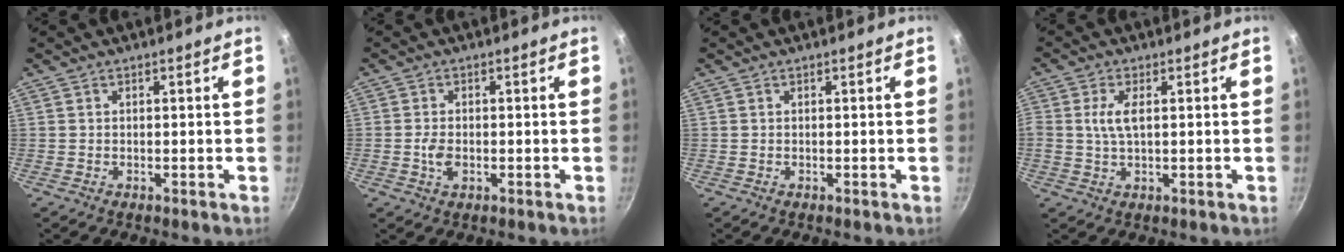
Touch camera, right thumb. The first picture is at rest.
{"total": 3.1, "force": [-0.6, 2.0, 2.3], "torque": [-0.041, 0.004, -0.013]}
{"total": 0.0}
{"total": 4.4, "force": [0.7, 2.1, 3.9], "torque": [-0.081, 0.005, 0.014]}